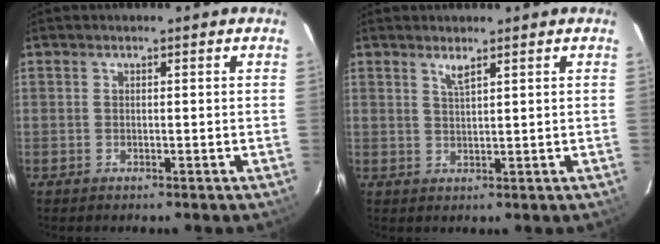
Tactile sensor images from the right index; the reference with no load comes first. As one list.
[{"total": 1.8, "force": [1.4, 0.1, 1.2], "torque": [-0.025, -0.001, 0.025]}]